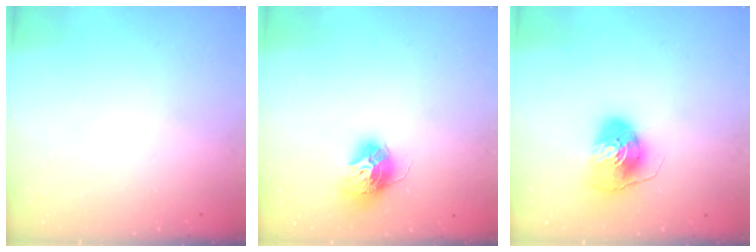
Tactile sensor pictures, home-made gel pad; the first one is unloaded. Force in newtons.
{"total": 12.2, "press": 12.1, "slide": 1.1}
{"total": 8.1, "press": 8.0, "slide": 1.2}